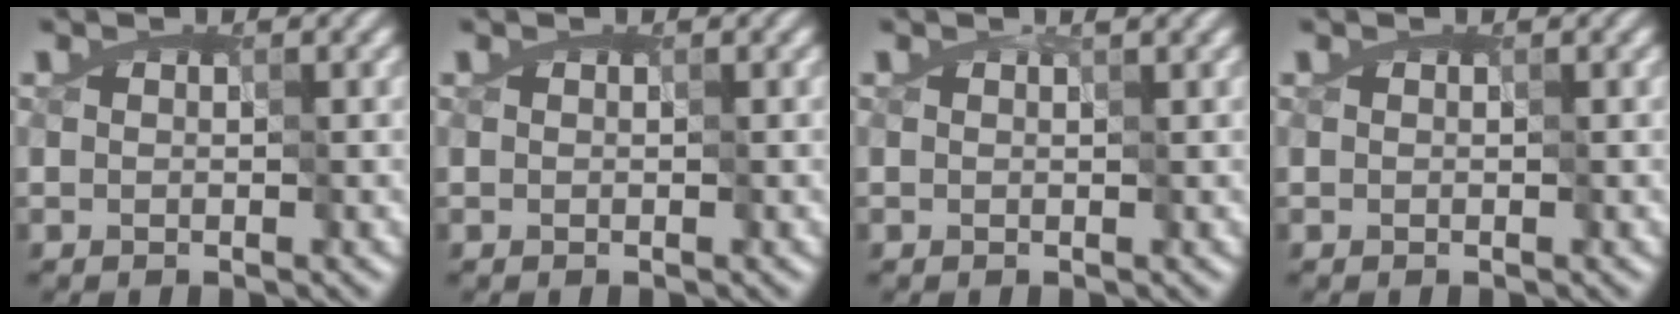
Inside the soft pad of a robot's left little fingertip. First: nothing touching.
{"total": 0.0}
{"total": 0.7, "force": [0.6, -0.1, 0.4], "torque": [-0.006, 0.007, 0.000]}
{"total": 0.0}